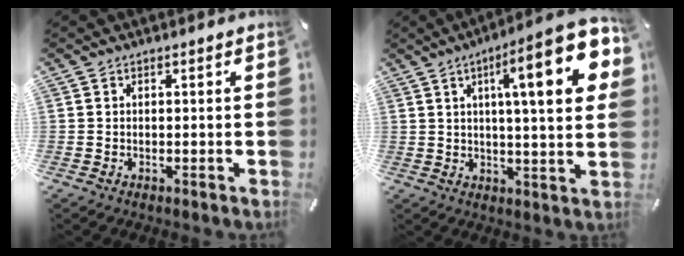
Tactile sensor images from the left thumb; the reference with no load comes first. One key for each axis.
{"total": 19.5, "fx": 7.0, "fy": 4.0, "fz": 17.7, "tx": -0.264, "ty": -0.027, "tz": 0.091}